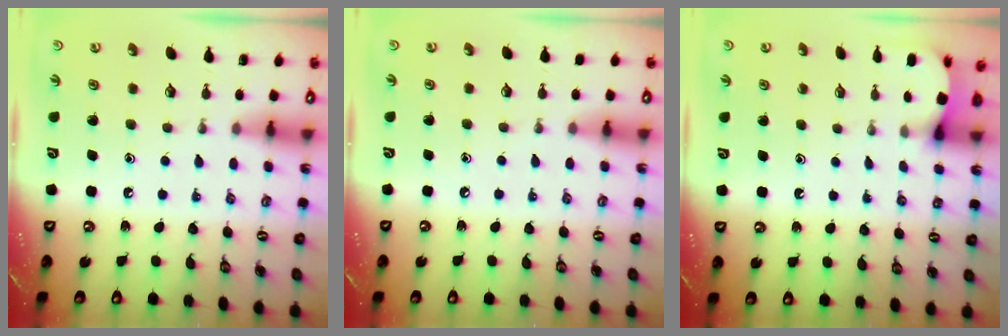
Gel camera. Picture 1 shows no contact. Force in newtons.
{"total": 0.0}
{"total": 2.4, "press": 2.4, "slide": 0.3}